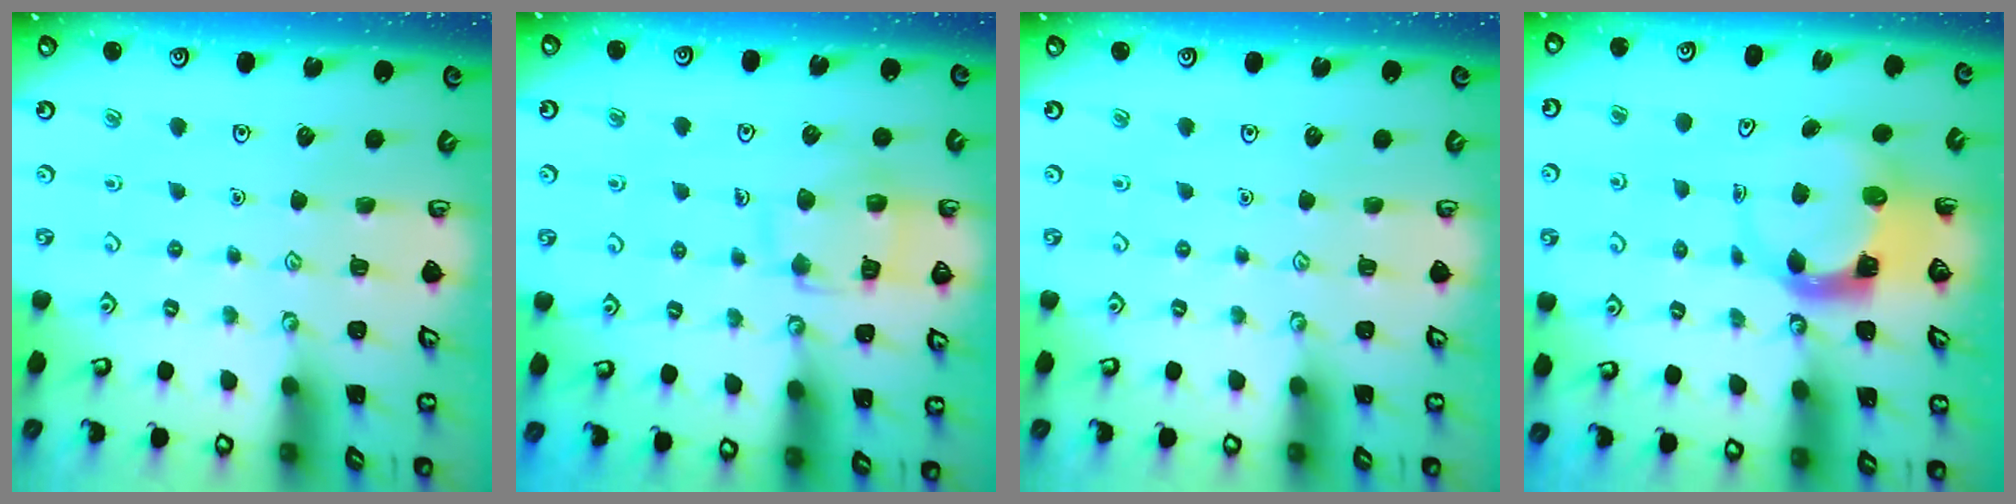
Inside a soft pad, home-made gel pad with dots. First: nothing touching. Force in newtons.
{"total": 11.4, "press": 11.3, "slide": 1.1}
{"total": 0.0}
{"total": 3.8, "press": 3.8, "slide": 0.6}